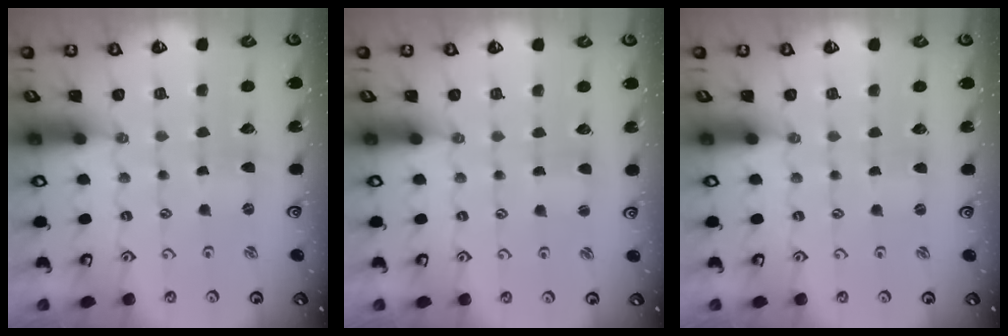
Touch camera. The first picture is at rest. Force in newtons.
{"total": 1.0, "press": 1.0, "slide": 0.0}
{"total": 0.0}